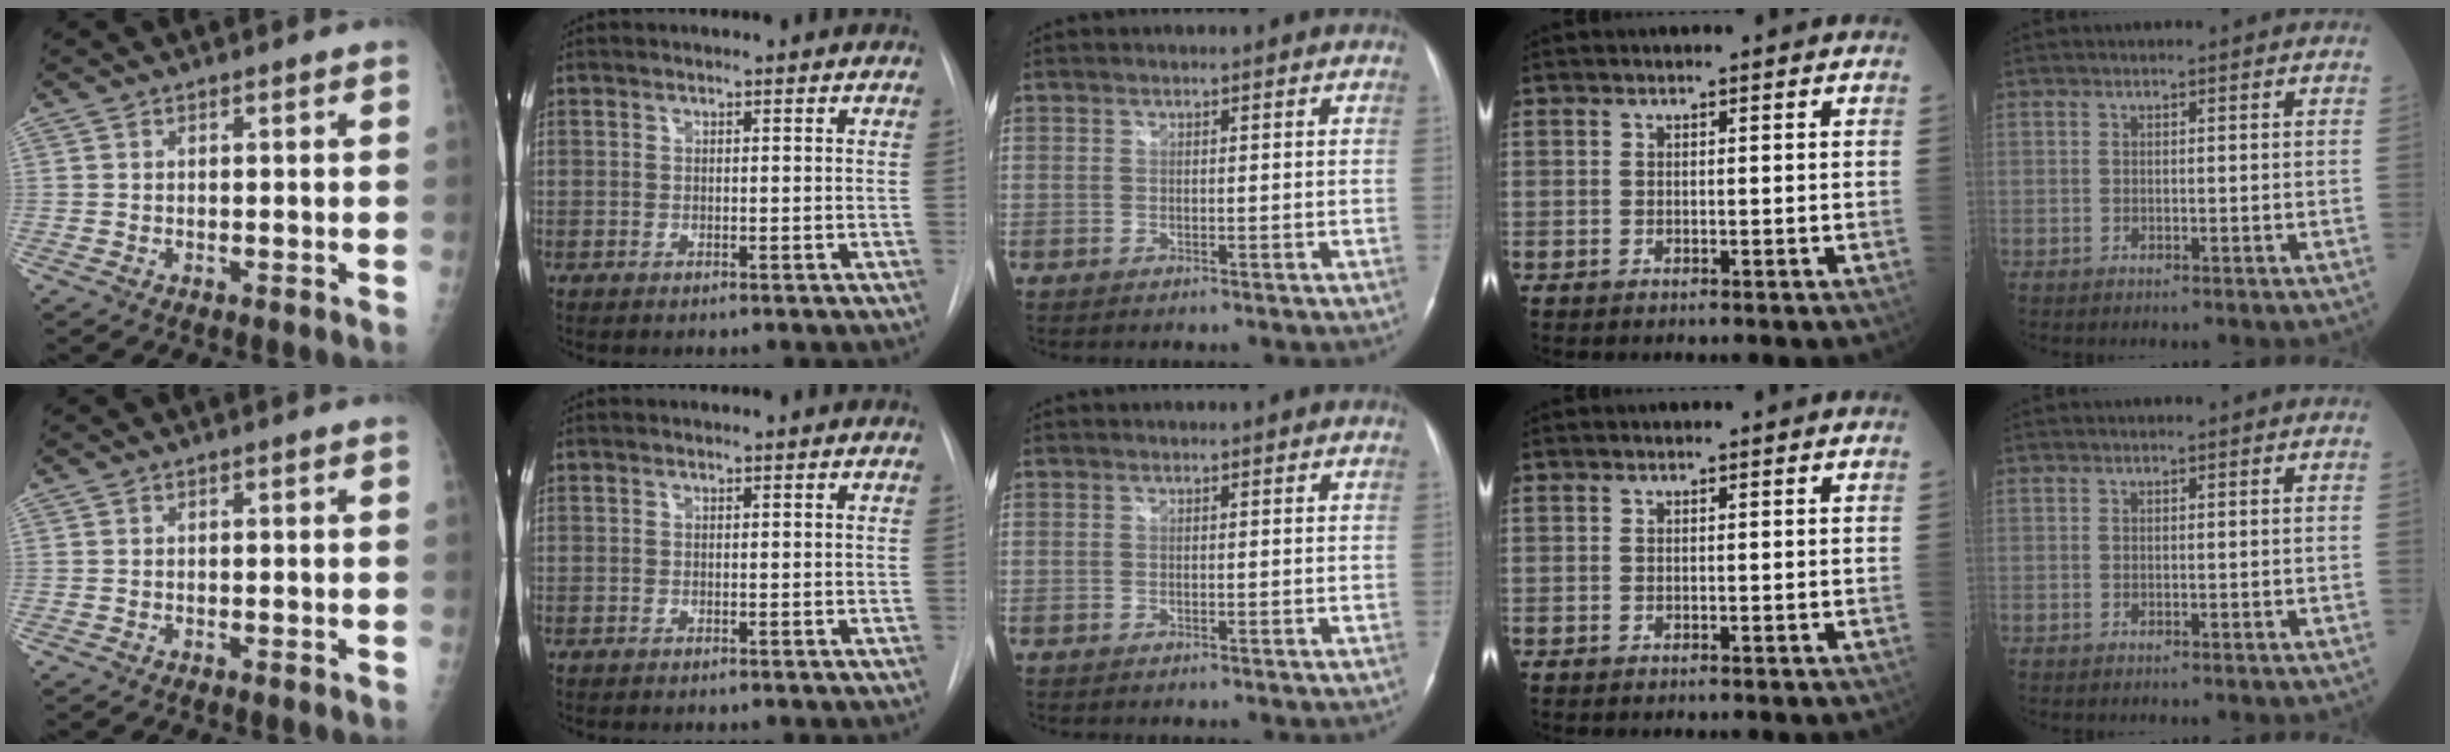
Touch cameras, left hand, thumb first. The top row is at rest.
{}